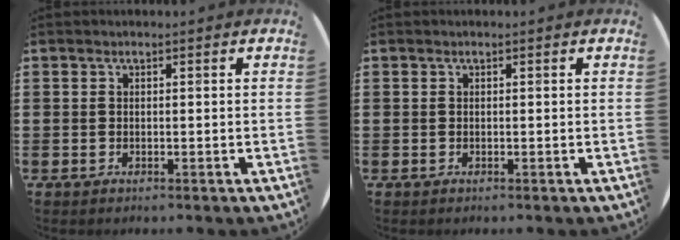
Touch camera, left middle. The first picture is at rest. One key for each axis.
{"total": 0.0}